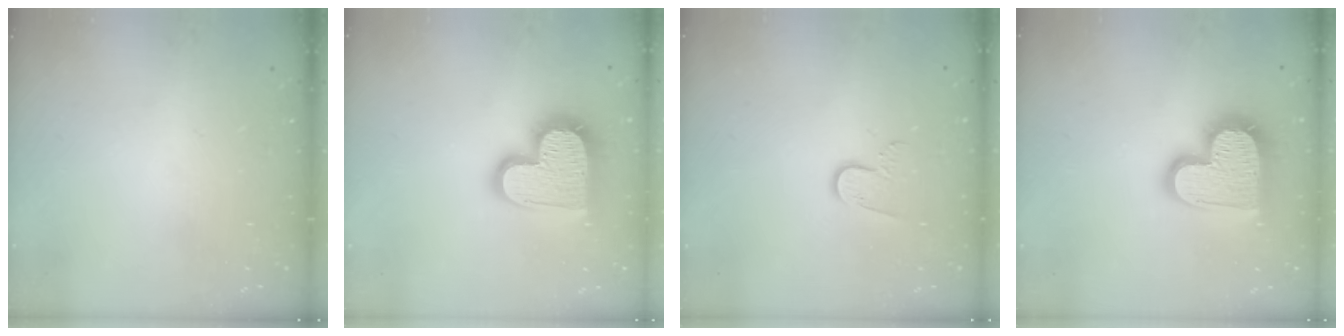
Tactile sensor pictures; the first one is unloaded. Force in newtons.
{"total": 17.7, "press": 17.6, "slide": 1.3}
{"total": 6.1, "press": 6.1, "slide": 0.6}
{"total": 17.7, "press": 17.6, "slide": 1.3}